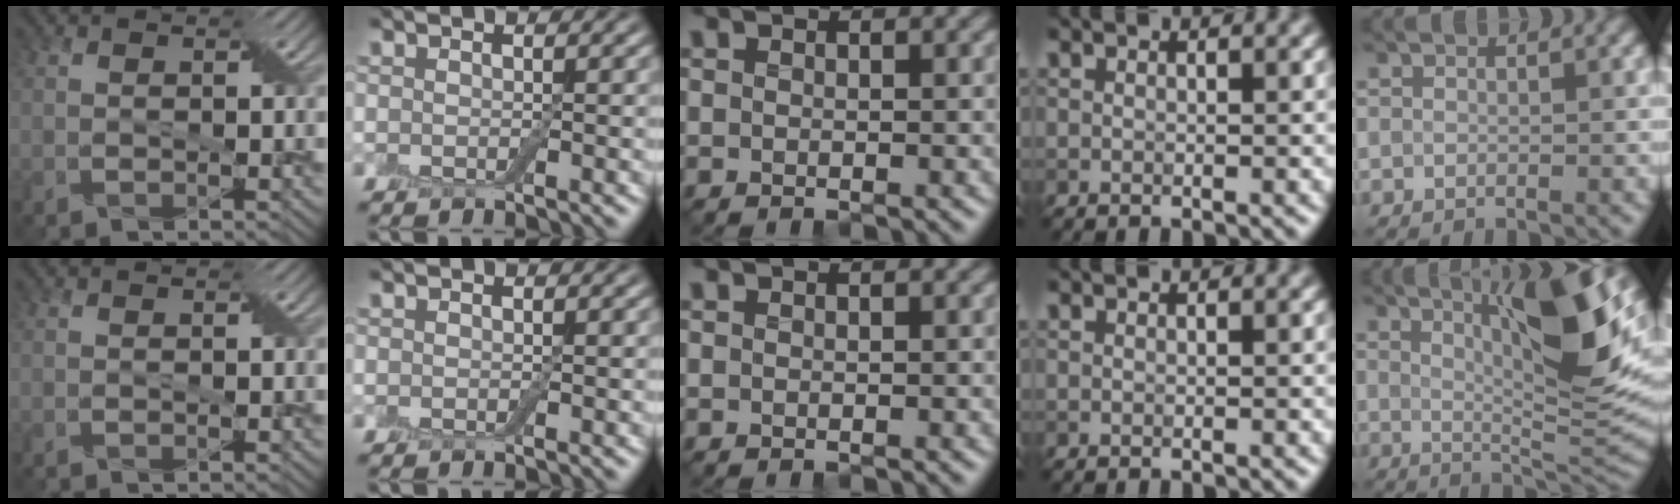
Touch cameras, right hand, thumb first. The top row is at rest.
{"little": {"total": 9.9, "force": [3.7, 1.7, 9.0], "torque": [-0.128, -0.003, 0.065]}}